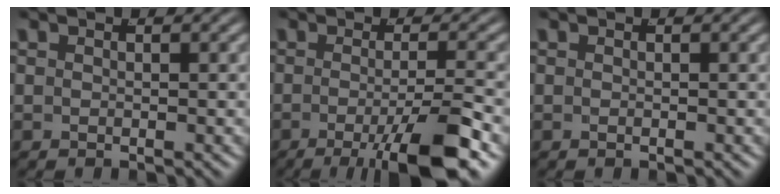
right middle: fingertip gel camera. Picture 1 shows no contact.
{"total": 7.2, "force": [-3.8, 1.2, 6.0], "torque": [-0.085, -0.015, -0.055]}
{"total": 0.0}